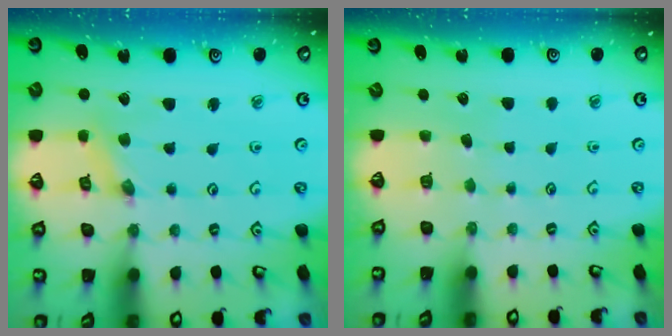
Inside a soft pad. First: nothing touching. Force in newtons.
{"total": 0.0}